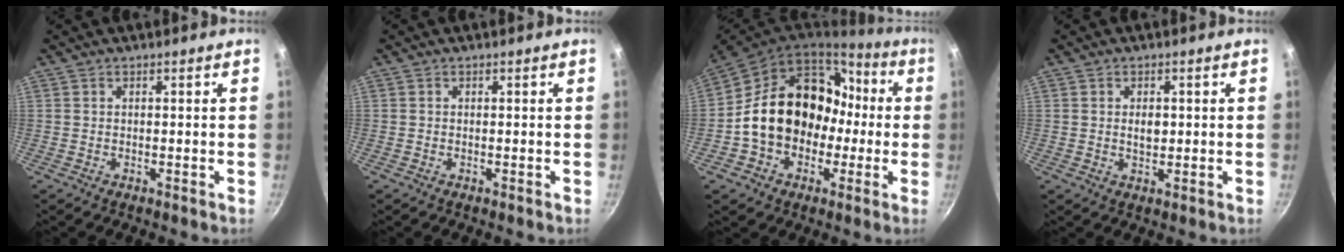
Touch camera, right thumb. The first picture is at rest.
{"total": 0.0}
{"total": 20.8, "force": [-0.8, 16.5, 12.5], "torque": [-0.172, 0.068, -0.002]}
{"total": 2.7, "force": [0.3, 1.6, 2.1], "torque": [-0.024, -0.003, 0.005]}